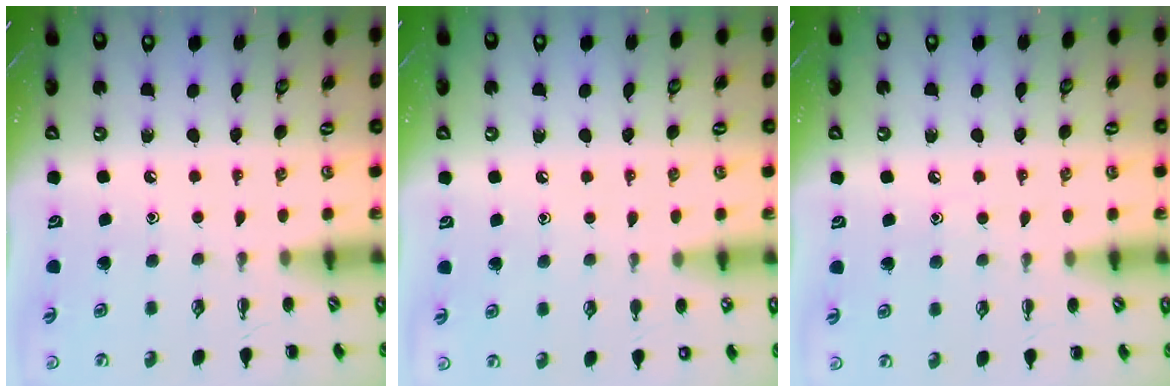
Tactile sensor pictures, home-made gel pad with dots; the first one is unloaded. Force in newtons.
{"total": 6.4, "press": 6.2, "slide": 1.7}
{"total": 5.4, "press": 5.2, "slide": 1.6}